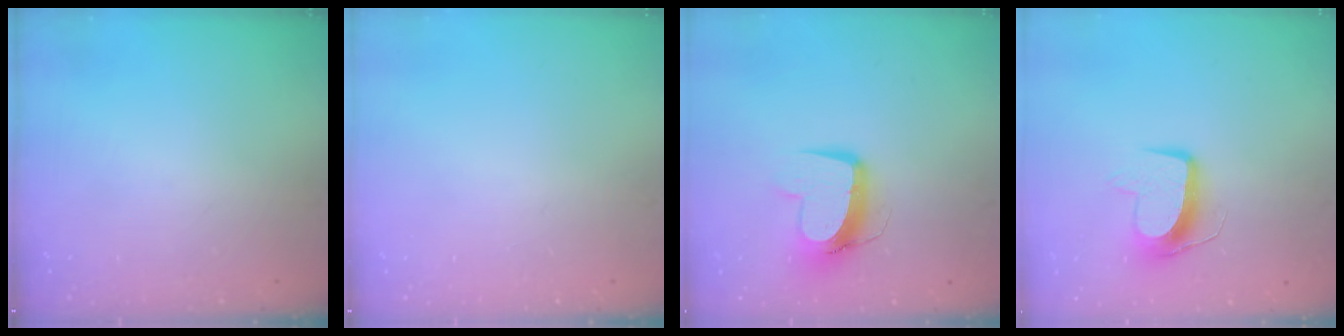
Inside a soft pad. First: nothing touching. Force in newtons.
{"total": 0.0}
{"total": 11.4, "press": 11.3, "slide": 1.5}
{"total": 10.4, "press": 10.3, "slide": 0.8}